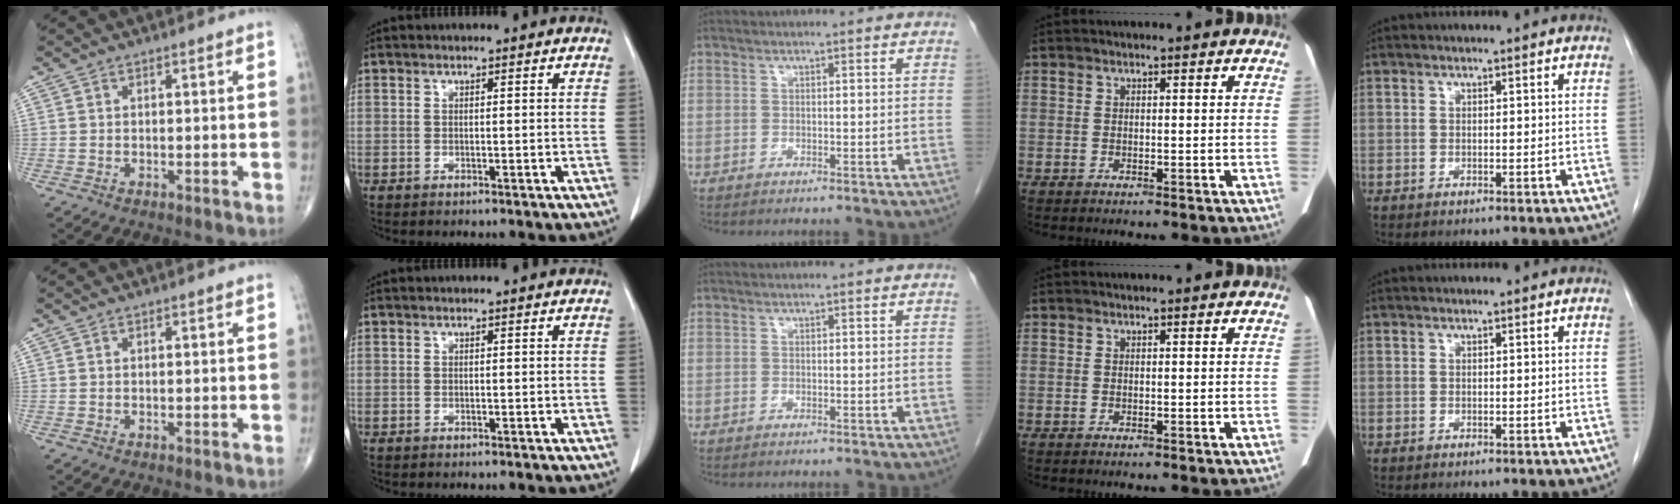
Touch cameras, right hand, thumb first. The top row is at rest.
{}